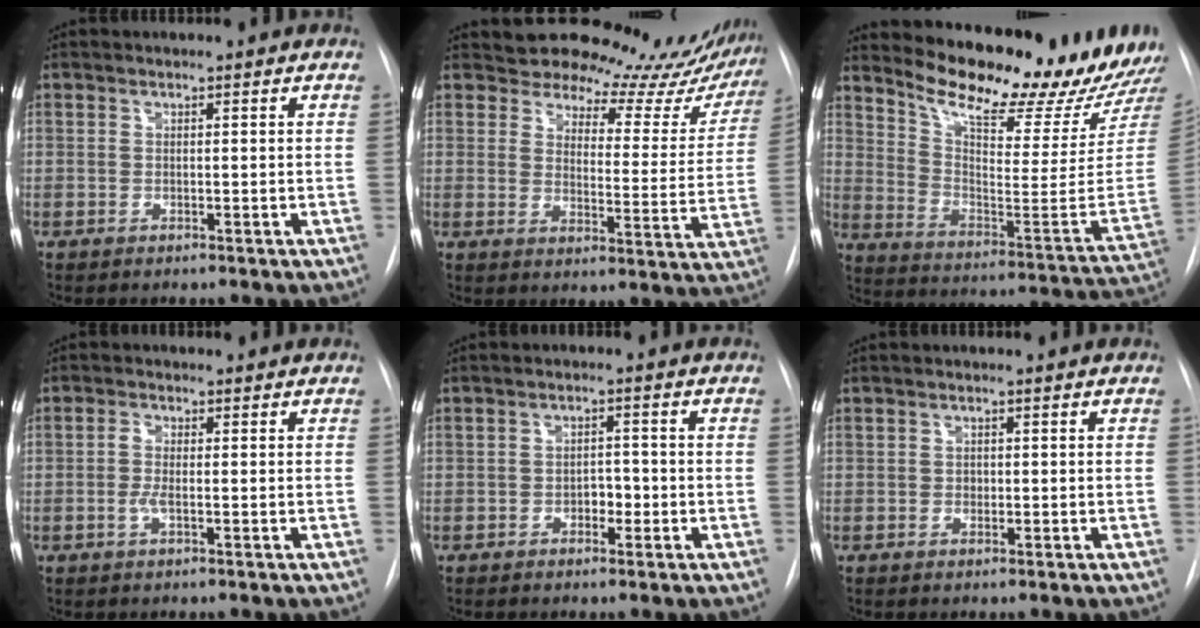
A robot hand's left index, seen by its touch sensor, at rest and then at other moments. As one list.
[{"total": 20.8, "force": [19.7, 5.7, 3.5], "torque": [-0.015, -0.079, 0.214]}, {"total": 20.9, "force": [19.0, 1.1, 8.5], "torque": [-0.143, -0.088, 0.275]}, {"total": 1.9, "force": [-0.4, 0.5, 1.8], "torque": [-0.039, 0.000, -0.008]}, {"total": 2.3, "force": [-1.0, 1.4, 1.5], "torque": [-0.016, 0.009, -0.012]}, {"total": 0.6, "force": [-0.1, 0.5, 0.3], "torque": [-0.001, 0.003, 0.001]}]